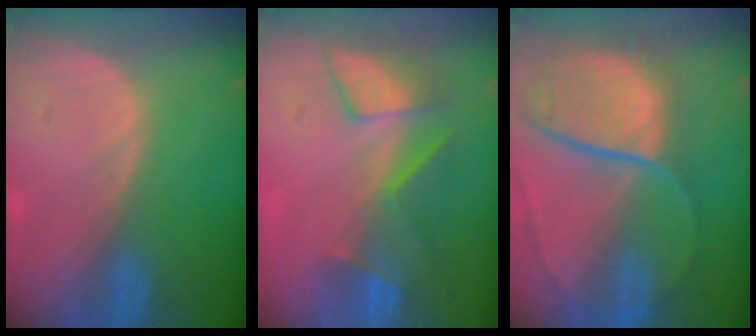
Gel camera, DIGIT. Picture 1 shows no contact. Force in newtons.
{"total": 8.6, "press": 7.2, "slide": 4.7}
{"total": 11.0, "press": 9.2, "slide": 6.1}